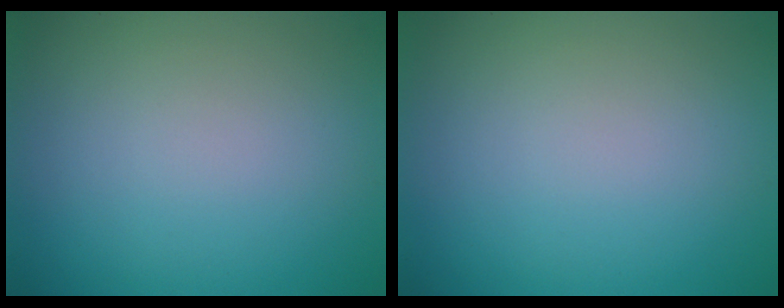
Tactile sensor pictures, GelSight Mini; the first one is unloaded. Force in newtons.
{"total": 0.0}